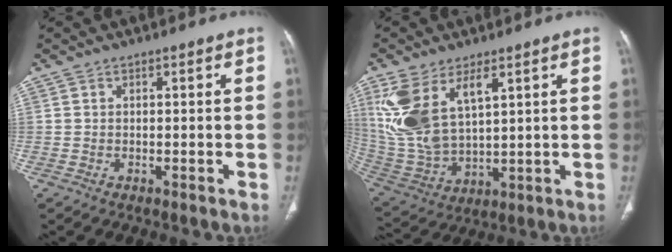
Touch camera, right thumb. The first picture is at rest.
{"total": 14.8, "force": [6.4, 7.4, 11.2], "torque": [-0.234, -0.019, 0.148]}